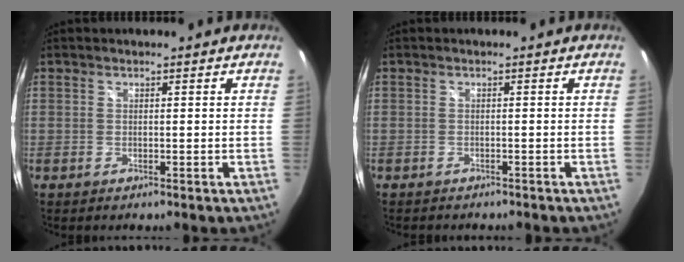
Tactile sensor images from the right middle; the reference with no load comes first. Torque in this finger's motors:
{"motor_torque": [1.07, -1.07, 0.08, 0.08]}